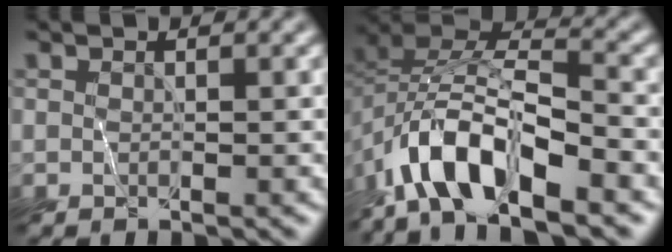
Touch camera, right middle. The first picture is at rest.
{"total": 9.8, "force": [-6.0, 4.0, 6.7], "torque": [-0.121, 0.006, -0.114]}